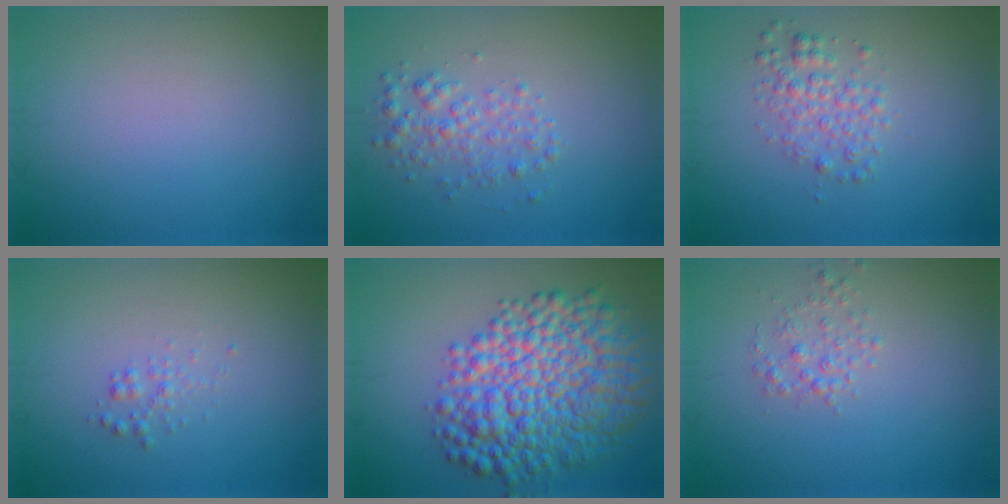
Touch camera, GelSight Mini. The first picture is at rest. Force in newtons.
{"total": 2.3, "press": 2.3, "slide": 0.1}
{"total": 2.5, "press": 2.5, "slide": 0.1}
{"total": 1.0, "press": 1.0, "slide": 0.0}
{"total": 11.1, "press": 11.1, "slide": 0.2}
{"total": 1.5, "press": 1.5, "slide": 0.0}